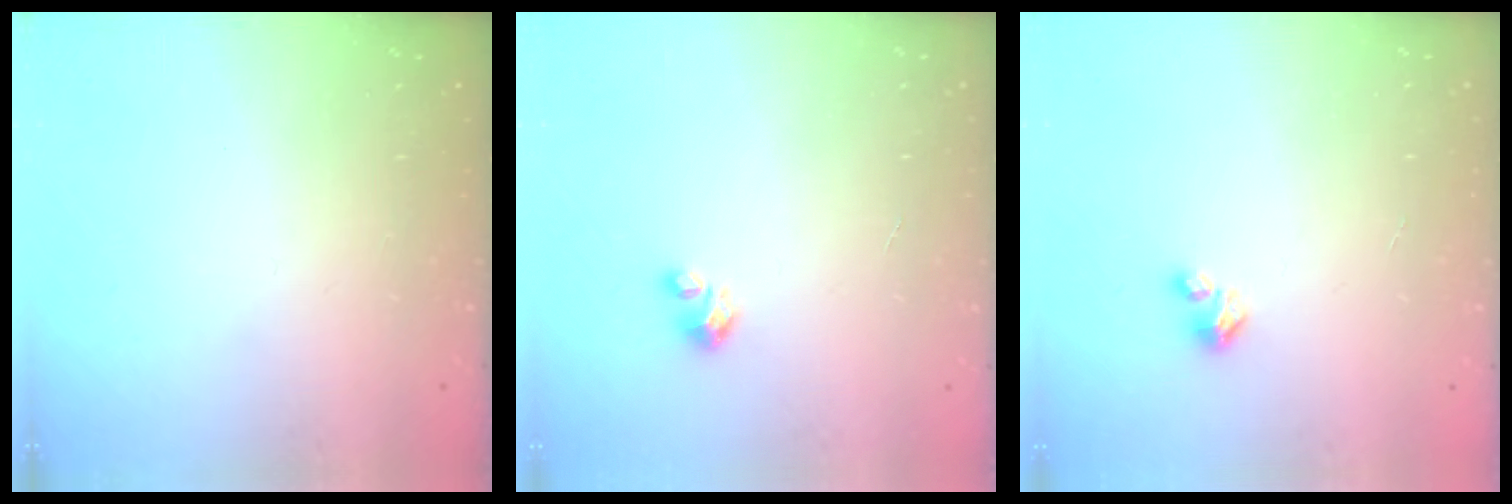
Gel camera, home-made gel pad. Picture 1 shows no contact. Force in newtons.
{"total": 1.7, "press": 1.7, "slide": 0.1}
{"total": 1.6, "press": 1.6, "slide": 0.2}